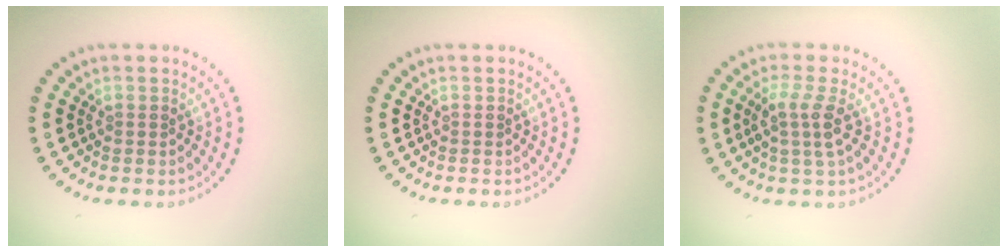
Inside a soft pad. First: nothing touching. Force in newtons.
{"total": 0.0}
{"total": 2.5, "press": 2.0, "slide": 1.5}